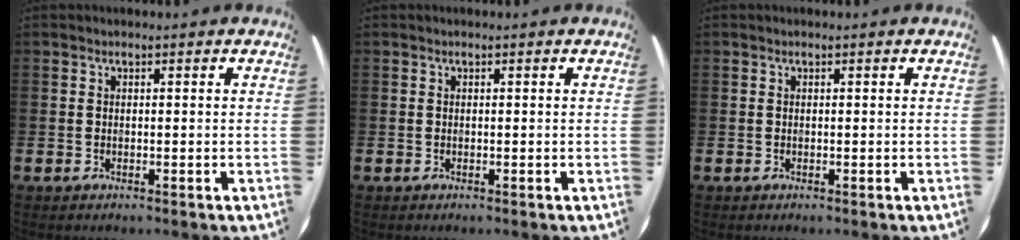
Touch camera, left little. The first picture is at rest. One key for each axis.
{"total": 0.0}
{"total": 0.0}